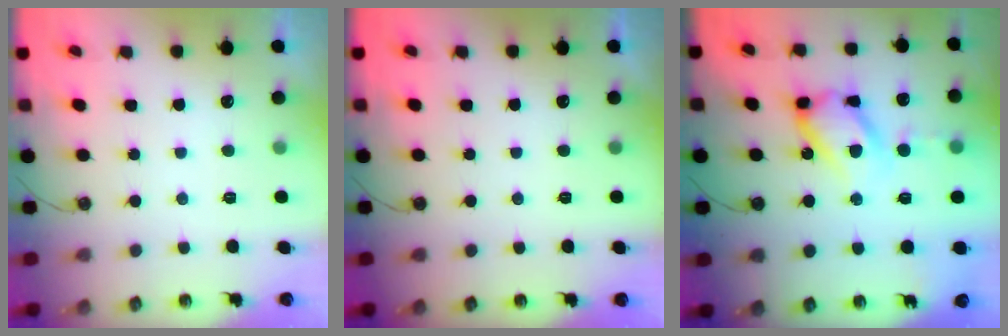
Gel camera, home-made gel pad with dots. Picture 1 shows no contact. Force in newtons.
{"total": 0.0}
{"total": 15.4, "press": 15.3, "slide": 1.4}